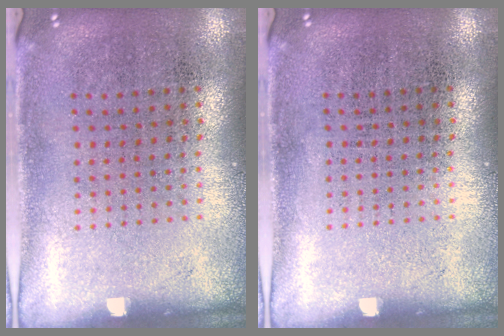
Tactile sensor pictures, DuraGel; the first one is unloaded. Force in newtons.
{"total": 0.0}